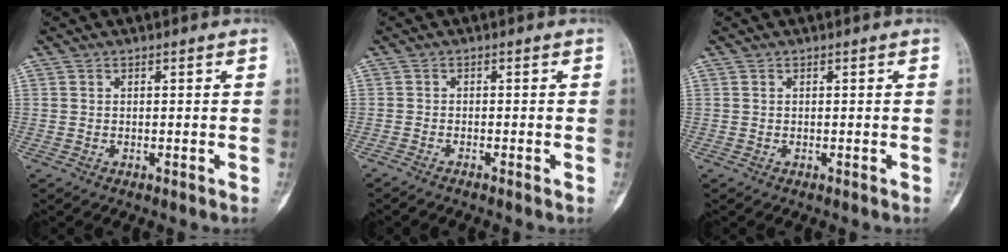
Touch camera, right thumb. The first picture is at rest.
{"total": 1.3, "force": [-0.9, -0.3, 0.8], "torque": [-0.019, 0.006, -0.018]}
{"total": 0.0}